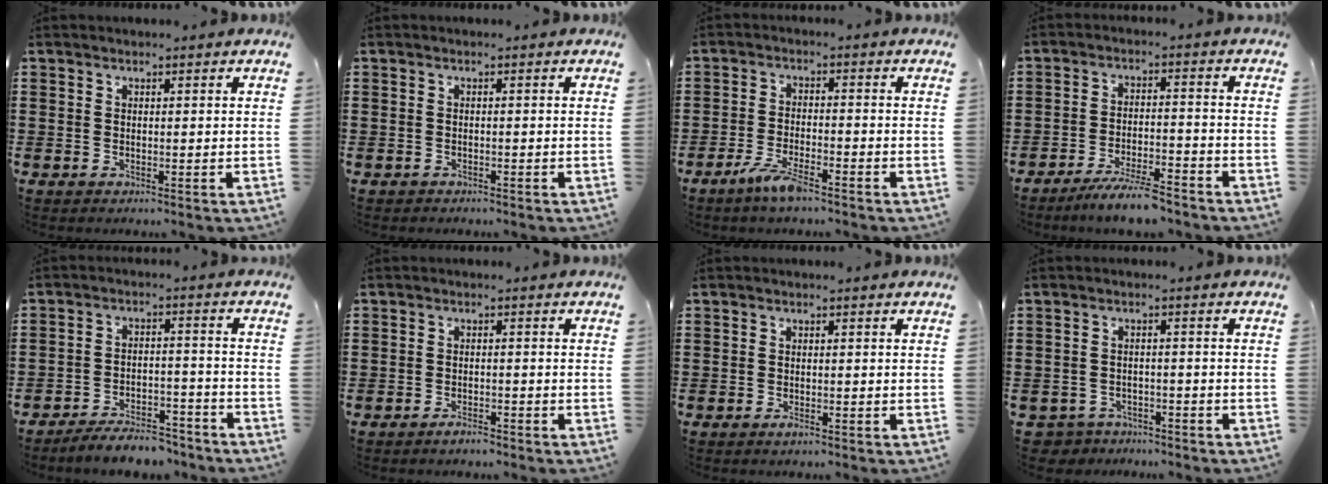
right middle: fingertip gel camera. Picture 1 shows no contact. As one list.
[{"total": 0.6, "force": [-0.6, 0.1, 0.0], "torque": [-0.003, -0.002, -0.011]}, {"total": 4.5, "force": [-3.2, 0.7, 3.1], "torque": [-0.070, -0.005, -0.062]}, {"total": 5.7, "force": [-5.2, 0.3, 2.4], "torque": [-0.044, -0.005, -0.097]}, {"total": 5.7, "force": [-5.5, 0.7, 1.5], "torque": [-0.031, 0.005, -0.107]}, {"total": 1.5, "force": [-1.4, 0.3, 0.7], "torque": [-0.017, -0.006, -0.024]}, {"total": 0.8, "force": [-0.5, 0.2, 0.6], "torque": [-0.014, -0.004, -0.007]}, {"total": 2.7, "force": [-2.6, 0.6, -0.2], "torque": [-0.008, -0.004, -0.059]}]